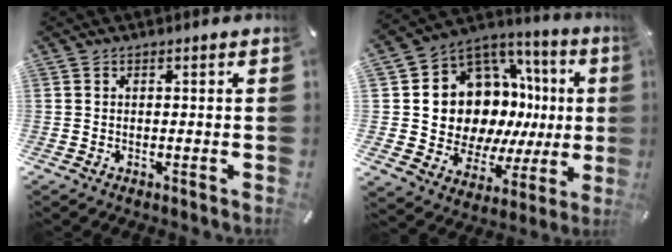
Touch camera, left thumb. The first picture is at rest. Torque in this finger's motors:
{"motor_torque": [2.52, 2.48, 0.40, -0.13, 0.43]}